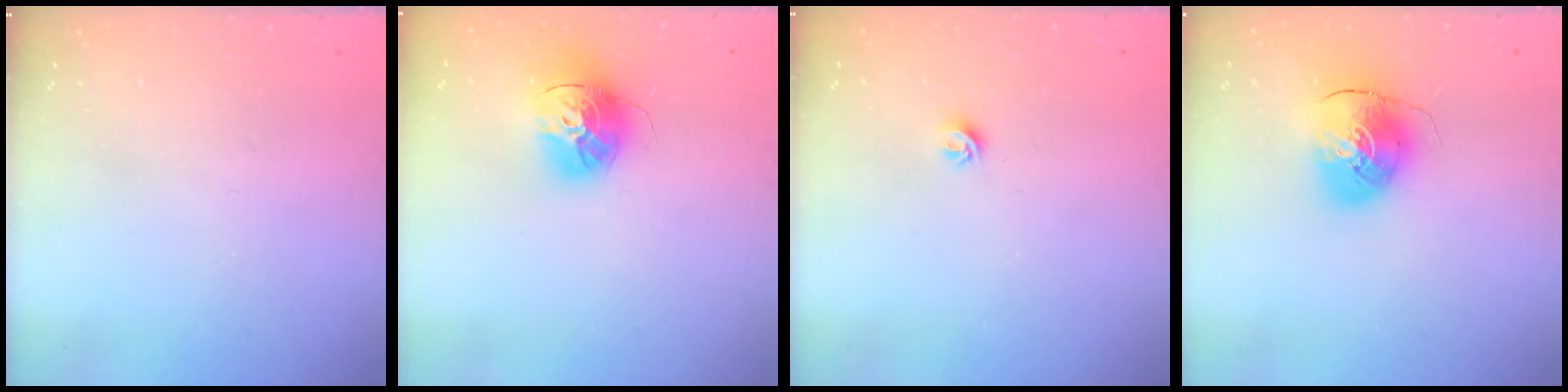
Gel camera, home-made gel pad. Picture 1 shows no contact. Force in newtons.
{"total": 15.6, "press": 15.5, "slide": 1.4}
{"total": 4.2, "press": 4.1, "slide": 0.7}
{"total": 10.0, "press": 9.9, "slide": 1.5}